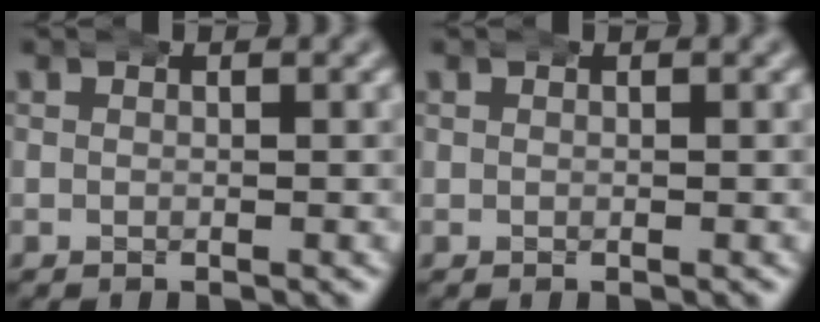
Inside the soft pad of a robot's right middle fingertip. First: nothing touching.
{"total": 0.0}